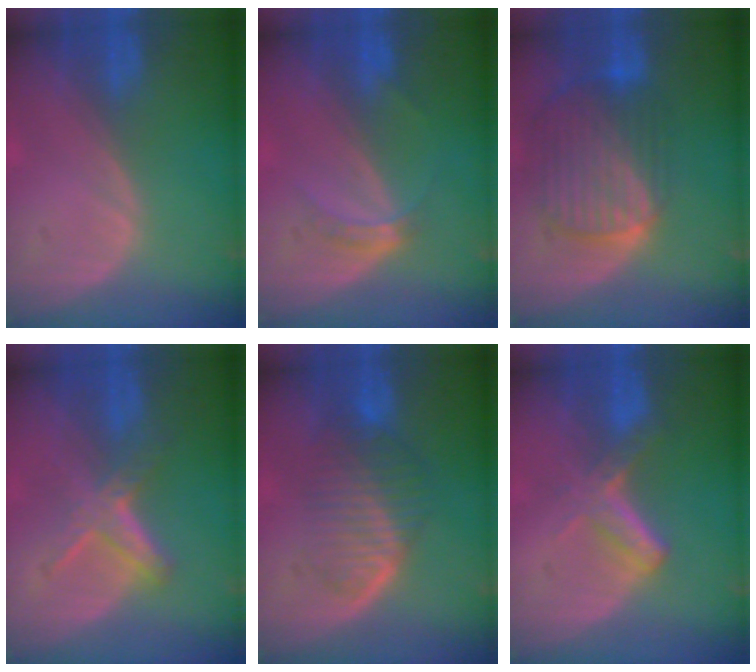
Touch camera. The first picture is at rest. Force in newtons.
{"total": 2.8, "press": 2.5, "slide": 1.3}
{"total": 10.3, "press": 8.7, "slide": 5.6}
{"total": 5.0, "press": 4.9, "slide": 0.8}
{"total": 6.5, "press": 6.3, "slide": 1.8}
{"total": 5.6, "press": 4.8, "slide": 2.8}